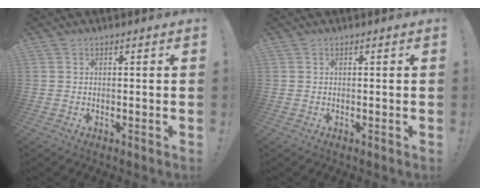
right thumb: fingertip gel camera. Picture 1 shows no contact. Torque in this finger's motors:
{"motor_torque": [0.01, 0.00, -0.16, 0.11, 0.06]}